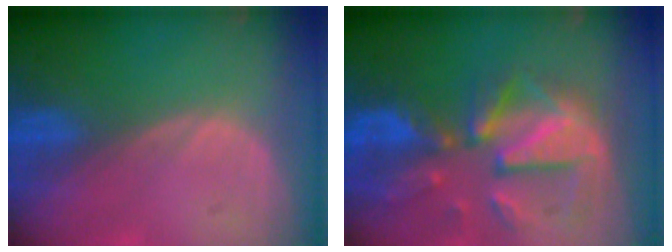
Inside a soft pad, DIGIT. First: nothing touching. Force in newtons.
{"total": 12.0, "press": 10.4, "slide": 6.0}